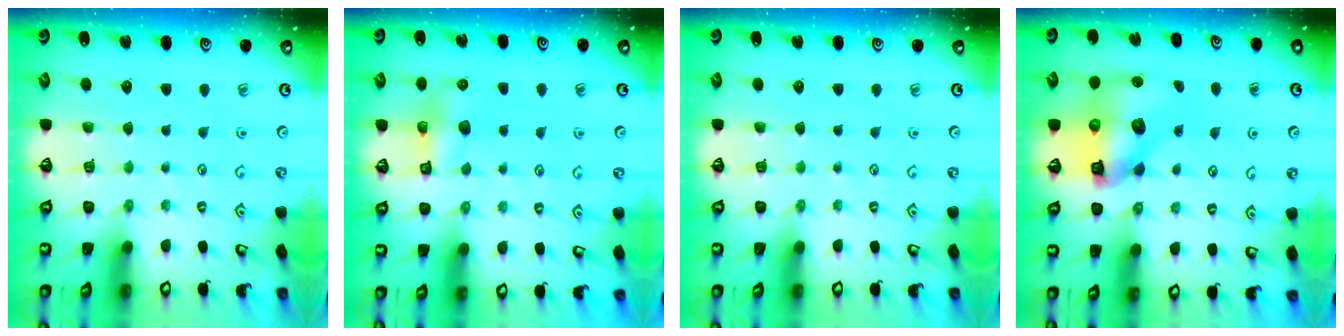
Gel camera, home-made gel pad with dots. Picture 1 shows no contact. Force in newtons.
{"total": 7.8, "press": 7.8, "slide": 0.5}
{"total": 0.0}
{"total": 13.5, "press": 13.3, "slide": 1.9}